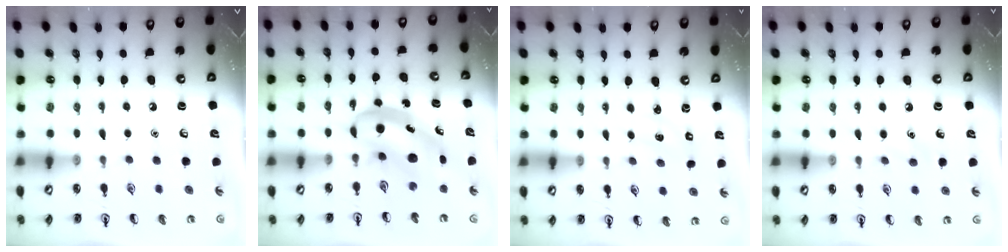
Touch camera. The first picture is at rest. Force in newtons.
{"total": 6.3, "press": 6.2, "slide": 1.3}
{"total": 1.2, "press": 1.1, "slide": 0.5}
{"total": 6.1, "press": 5.7, "slide": 2.2}